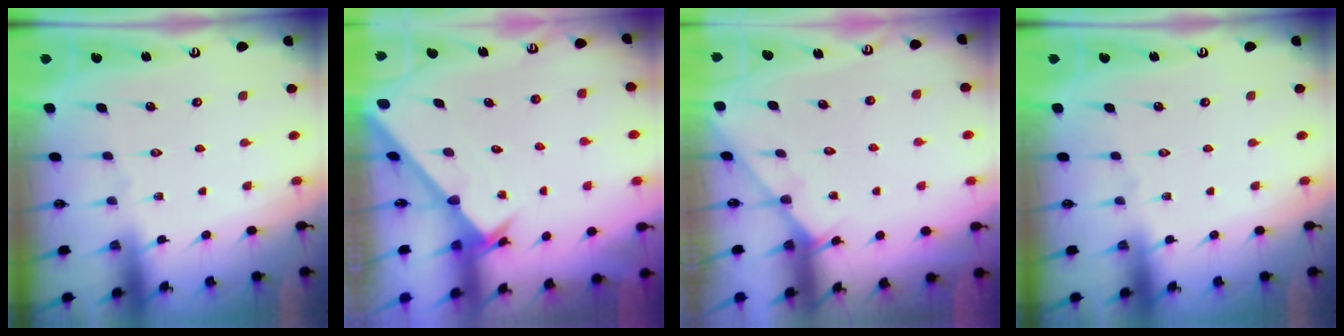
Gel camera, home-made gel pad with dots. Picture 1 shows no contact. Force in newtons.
{"total": 2.6, "press": 2.6, "slide": 0.2}
{"total": 4.0, "press": 3.9, "slide": 0.5}
{"total": 0.0}